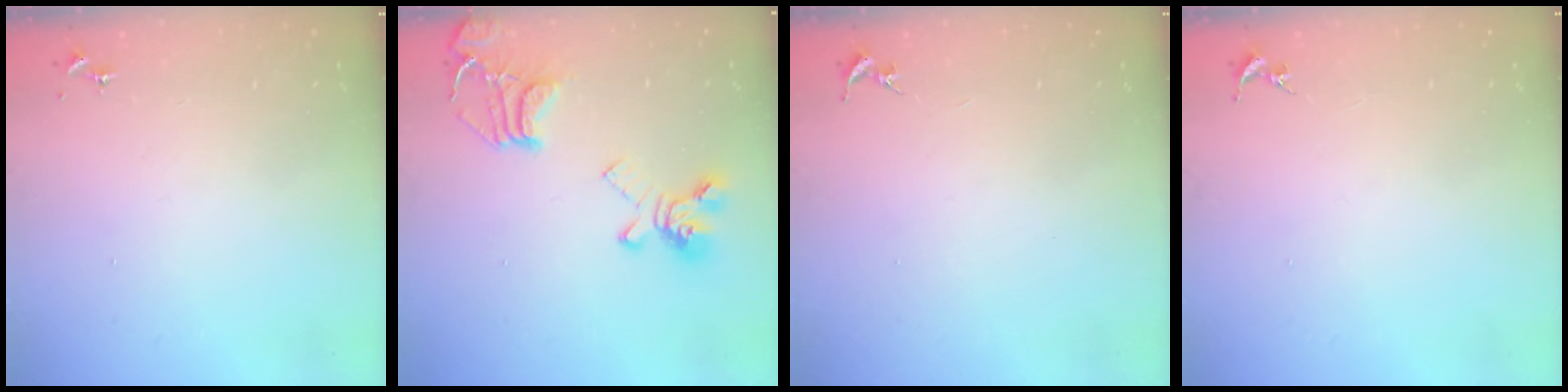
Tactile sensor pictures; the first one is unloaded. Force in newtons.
{"total": 19.3, "press": 19.2, "slide": 1.8}
{"total": 0.0}
{"total": 0.0}